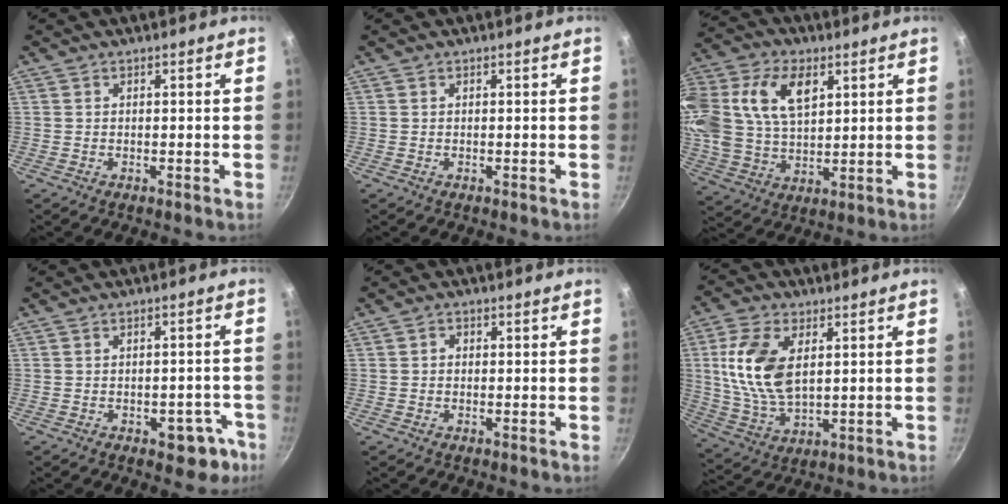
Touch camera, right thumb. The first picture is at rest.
{"total": 0.0}
{"total": 23.3, "force": [8.2, 15.3, 15.5], "torque": [-0.343, 0.023, 0.153]}
{"total": 6.9, "force": [-3.3, 4.2, 4.3], "torque": [-0.007, 0.031, -0.027]}
{"total": 1.3, "force": [-0.1, 1.2, 0.6], "torque": [-0.011, 0.005, -0.003]}
{"total": 13.9, "force": [3.1, 8.0, 11.0], "torque": [-0.209, -0.012, 0.067]}